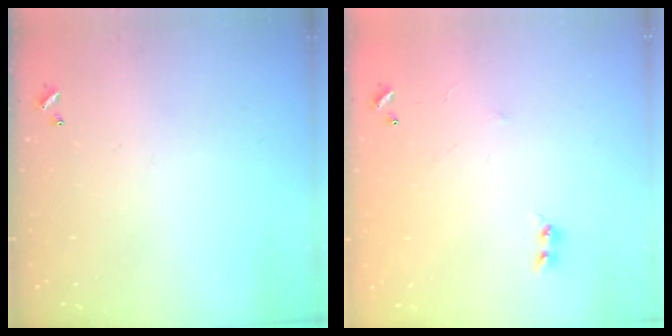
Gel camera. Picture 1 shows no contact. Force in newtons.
{"total": 5.4, "press": 5.4, "slide": 0.7}